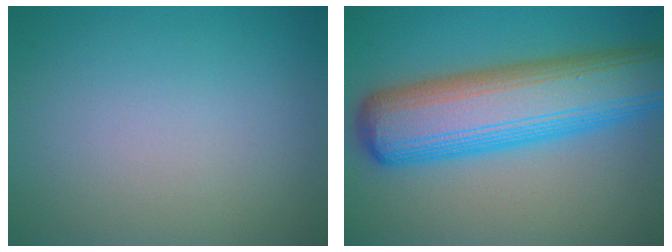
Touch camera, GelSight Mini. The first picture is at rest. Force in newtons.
{"total": 11.8, "press": 11.8, "slide": 0.3}